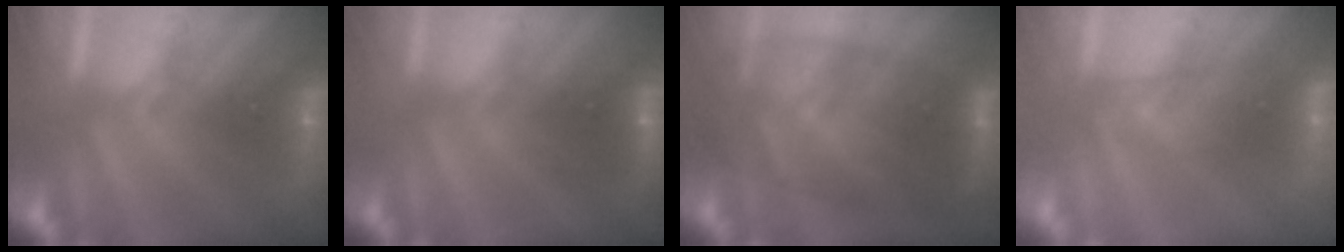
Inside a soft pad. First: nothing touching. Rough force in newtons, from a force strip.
{"total": 2.6}
{"total": 7.3}
{"total": 2.5}